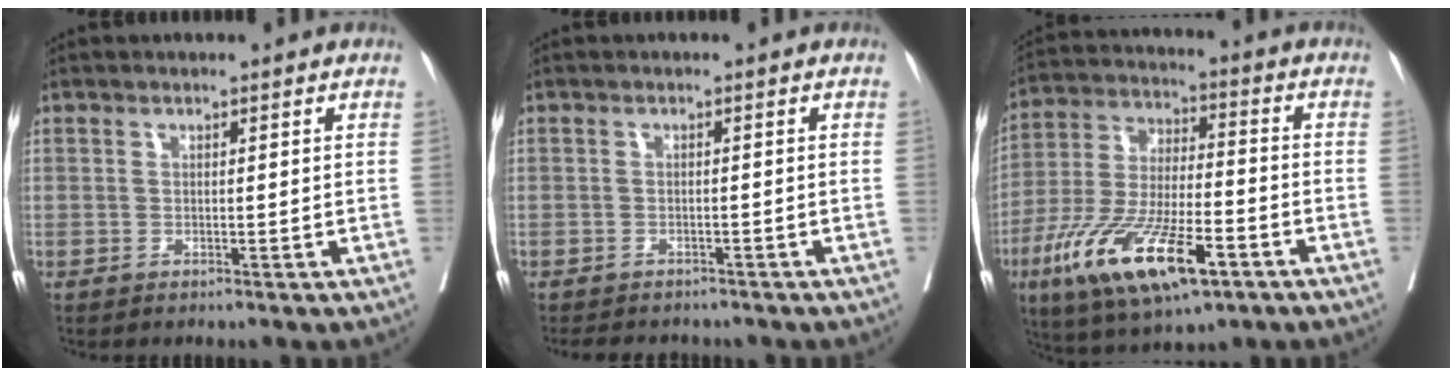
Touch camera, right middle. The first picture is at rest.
{"total": 6.4, "force": [-5.7, 2.3, 2.0], "torque": [-0.025, -0.002, -0.071]}
{"total": 17.2, "force": [-8.4, 4.8, 14.3], "torque": [-0.292, -0.023, -0.145]}